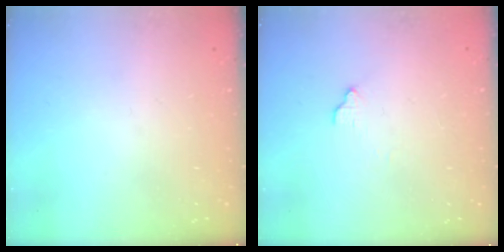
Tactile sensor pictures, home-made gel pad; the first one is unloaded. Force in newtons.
{"total": 4.4, "press": 4.3, "slide": 0.2}